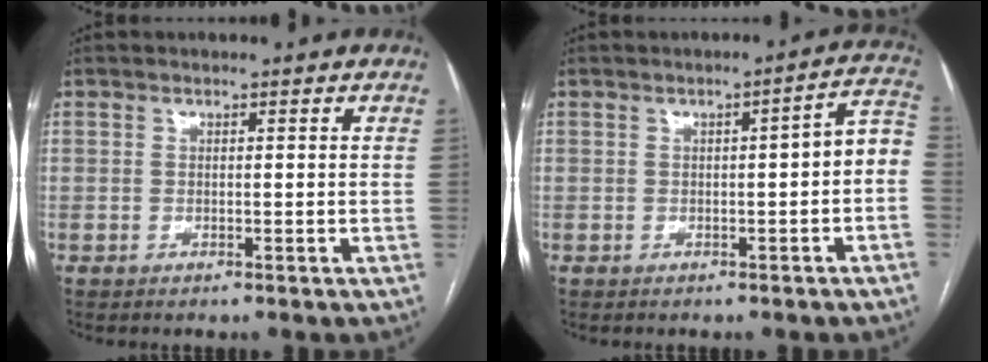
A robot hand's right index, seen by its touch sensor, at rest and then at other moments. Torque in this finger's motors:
{"motor_torque": [0.43, -0.18, 0.15, 0.02]}